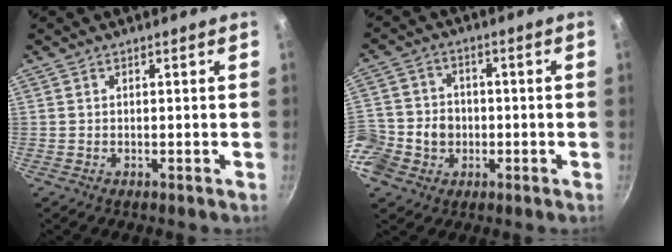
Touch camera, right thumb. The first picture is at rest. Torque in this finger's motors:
{"motor_torque": [1.41, 1.39, 0.95, -0.77, 0.09]}